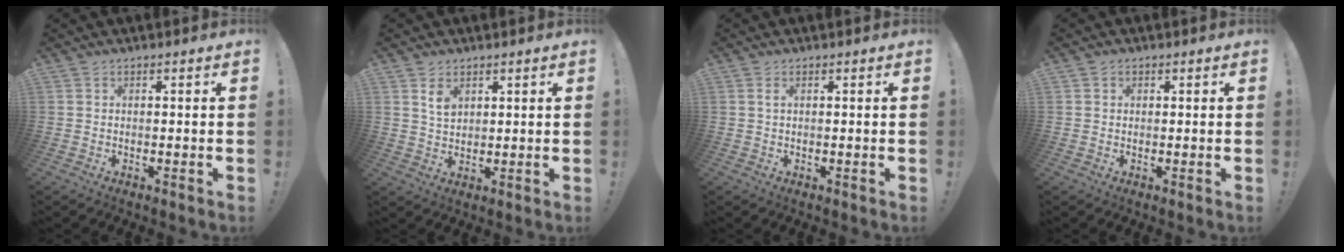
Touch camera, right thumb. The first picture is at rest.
{"total": 4.7, "force": [2.6, 2.9, 2.5], "torque": [-0.029, -0.015, 0.044]}
{"total": 1.3, "force": [0.4, 0.2, 1.2], "torque": [-0.019, 0.000, 0.005]}
{"total": 0.9, "force": [0.3, 0.9, 0.1], "torque": [0.002, 0.001, 0.005]}